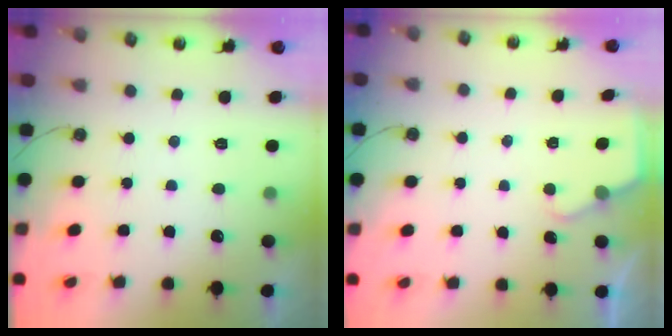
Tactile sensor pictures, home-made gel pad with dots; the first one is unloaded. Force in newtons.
{"total": 2.1, "press": 2.0, "slide": 0.4}